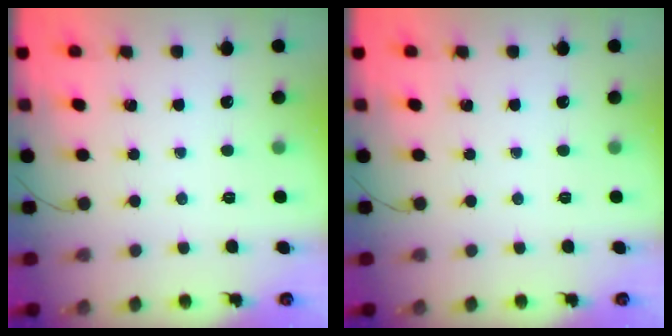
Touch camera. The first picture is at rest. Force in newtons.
{"total": 0.0}